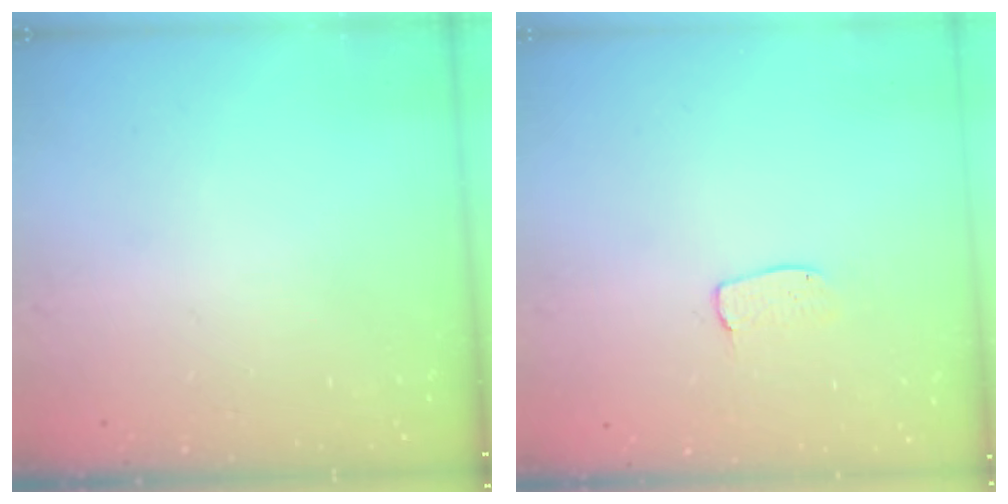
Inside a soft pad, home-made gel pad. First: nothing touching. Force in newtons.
{"total": 5.8, "press": 5.8, "slide": 0.2}